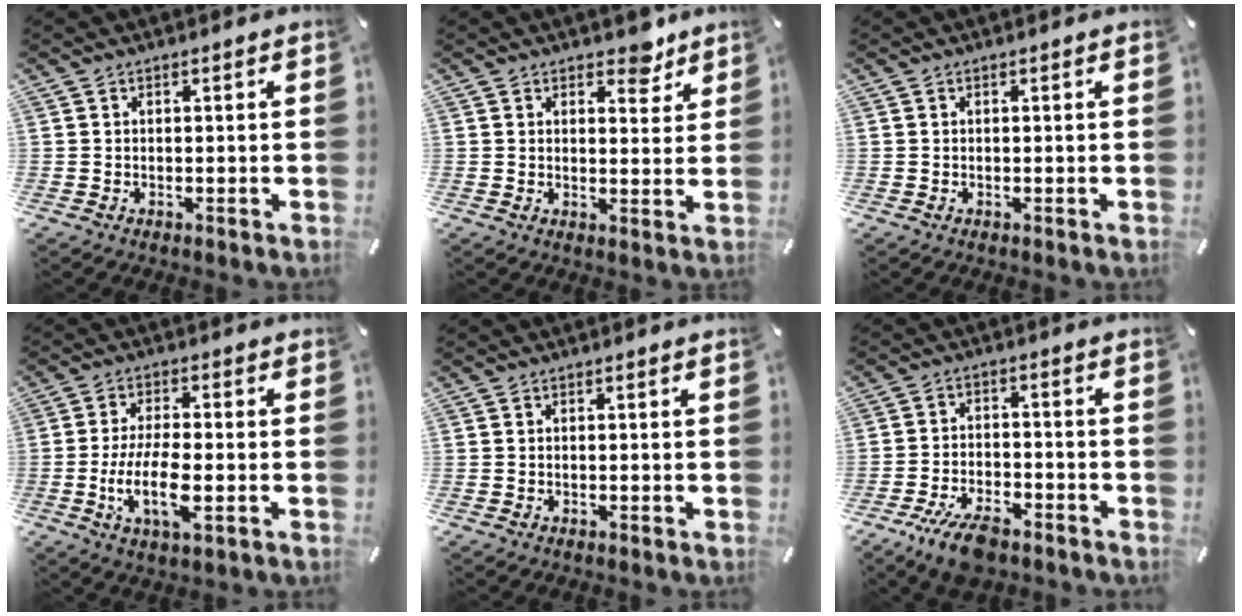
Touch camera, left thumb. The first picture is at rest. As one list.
[{"total": 5.7, "force": [4.2, 3.2, 2.1], "torque": [-0.006, -0.026, 0.067]}, {"total": 0.0}, {"total": 10.6, "force": [-2.3, 4.0, 9.5], "torque": [-0.201, -0.009, -0.041]}, {"total": 0.0}, {"total": 8.4, "force": [-5.8, 3.6, 5.0], "torque": [-0.095, 0.027, -0.106]}]